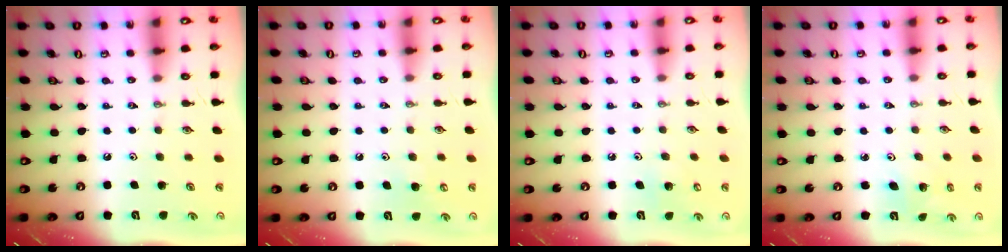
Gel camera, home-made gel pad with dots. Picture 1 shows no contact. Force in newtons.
{"total": 5.0, "press": 4.9, "slide": 0.3}
{"total": 4.5, "press": 4.5, "slide": 0.3}
{"total": 2.8, "press": 2.8, "slide": 0.2}